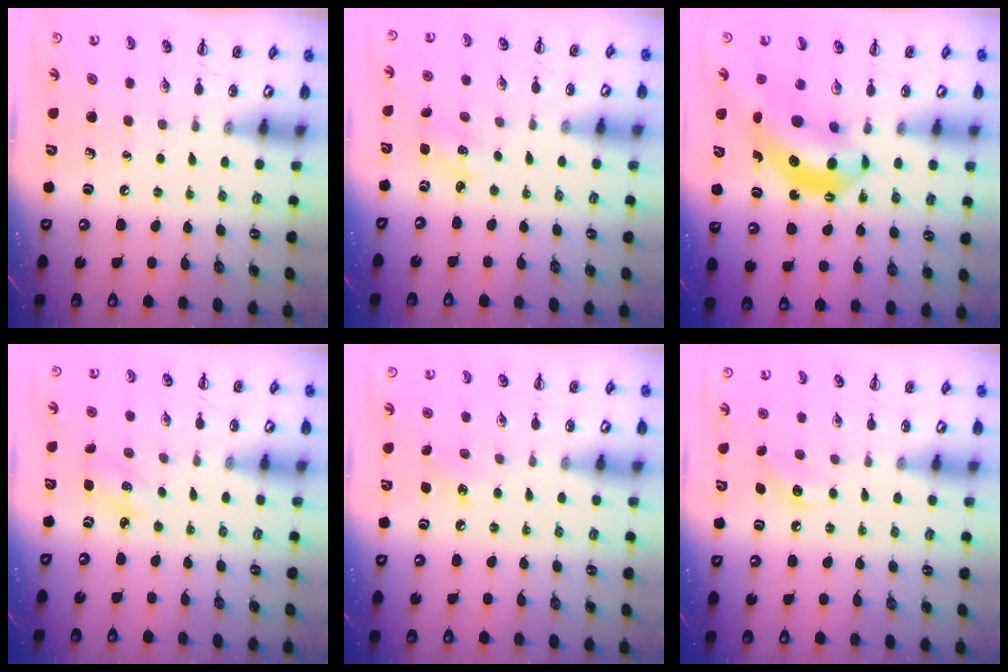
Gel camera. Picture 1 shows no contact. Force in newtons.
{"total": 2.5, "press": 2.4, "slide": 0.7}
{"total": 10.2, "press": 9.9, "slide": 2.5}
{"total": 2.9, "press": 2.8, "slide": 0.9}
{"total": 6.2, "press": 6.0, "slide": 1.8}
{"total": 5.4, "press": 5.2, "slide": 1.2}